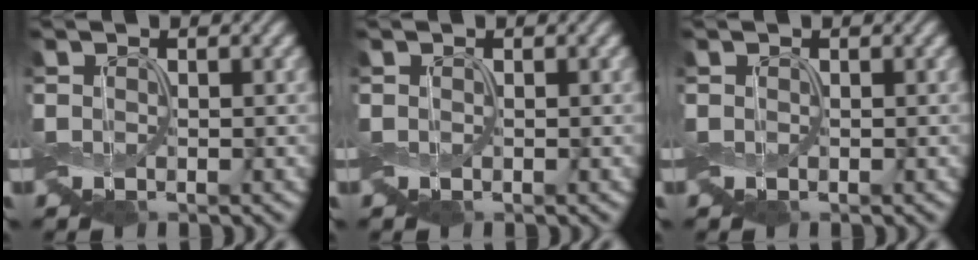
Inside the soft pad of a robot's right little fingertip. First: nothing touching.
{"total": 0.0}
{"total": 0.0}